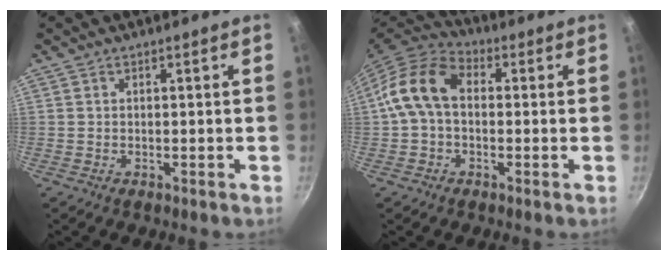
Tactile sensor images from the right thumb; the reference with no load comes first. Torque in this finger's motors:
{"motor_torque": [1.04, 1.44, 0.87, -0.81, 0.13]}